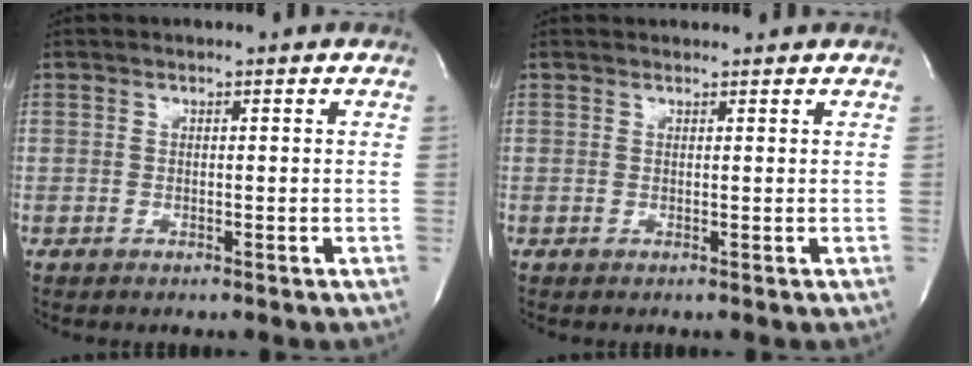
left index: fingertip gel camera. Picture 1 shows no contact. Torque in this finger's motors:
{"motor_torque": [-0.10, -0.14, 0.00, 0.03]}